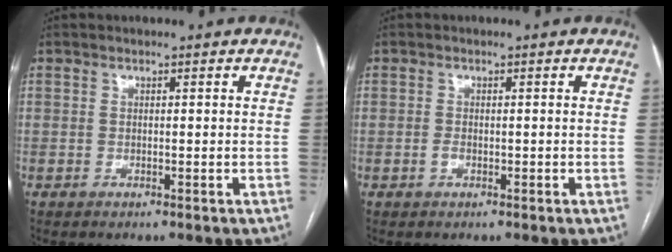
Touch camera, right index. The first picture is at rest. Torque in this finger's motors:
{"motor_torque": [0.65, 0.15, 0.21, 0.07]}